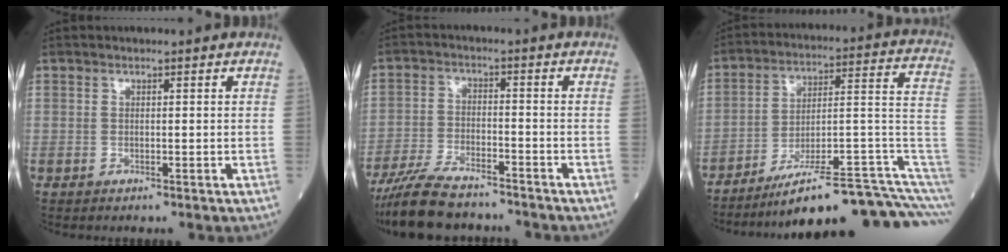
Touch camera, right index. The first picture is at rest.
{"total": 11.3, "force": [-9.9, 2.2, 4.9], "torque": [-0.093, -0.018, -0.168]}
{"total": 21.3, "force": [-16.1, -0.3, 14.0], "torque": [-0.117, 0.046, -0.242]}